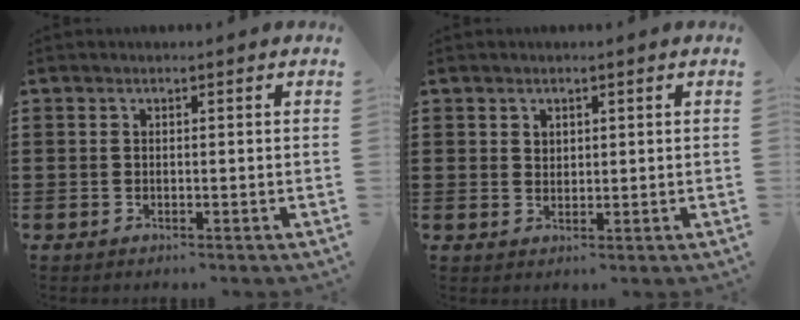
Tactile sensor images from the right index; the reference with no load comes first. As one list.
[{"total": 1.5, "force": [1.1, 1.0, 0.3], "torque": [-0.008, 0.003, 0.022]}]